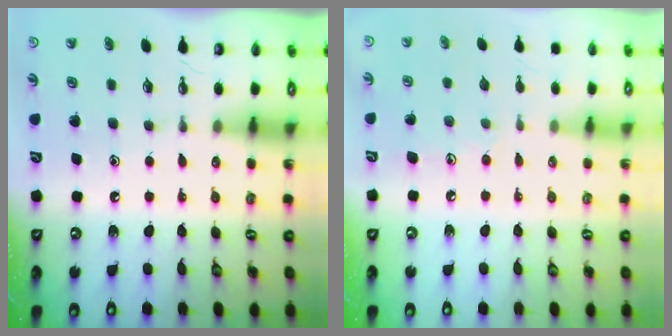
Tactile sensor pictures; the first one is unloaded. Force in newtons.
{"total": 5.7, "press": 5.7, "slide": 0.5}